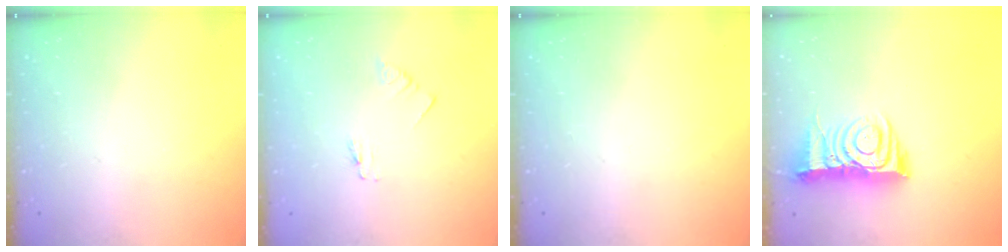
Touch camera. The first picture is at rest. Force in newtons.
{"total": 0.0}
{"total": 0.0}
{"total": 10.5, "press": 10.4, "slide": 1.0}